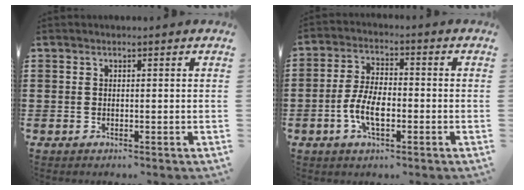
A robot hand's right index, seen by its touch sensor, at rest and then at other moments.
{"total": 6.8, "force": [-2.2, 3.0, 5.7], "torque": [-0.139, -0.006, -0.048]}